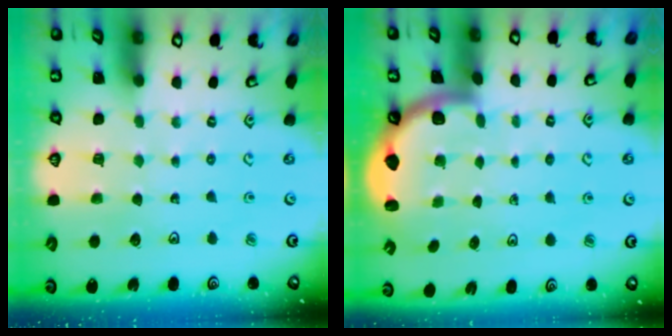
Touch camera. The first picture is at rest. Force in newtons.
{"total": 1.8, "press": 1.8, "slide": 0.1}